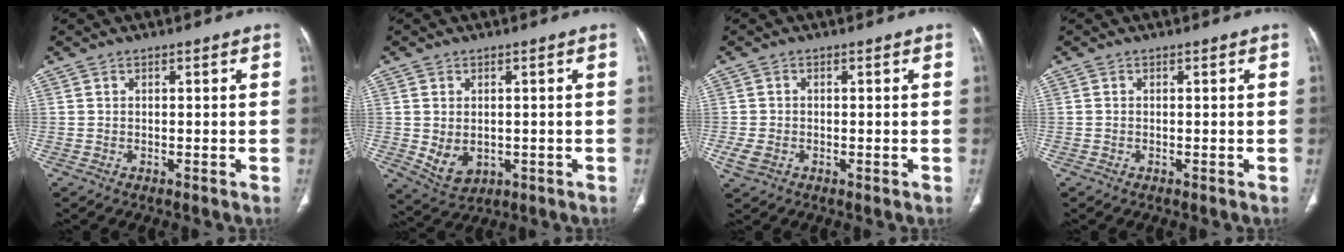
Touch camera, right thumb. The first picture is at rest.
{"total": 6.0, "force": [-0.5, 4.4, 4.1], "torque": [-0.064, -0.007, 0.011]}
{"total": 3.0, "force": [-0.8, 2.1, 2.0], "torque": [-0.048, 0.003, -0.013]}
{"total": 0.0}